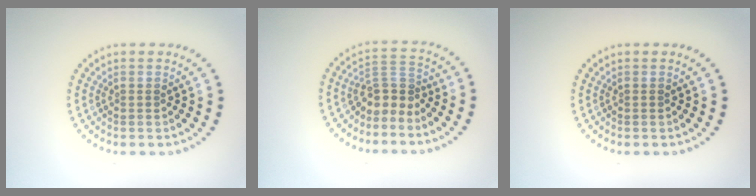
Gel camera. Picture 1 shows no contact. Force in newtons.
{"total": 2.7, "press": 1.9, "slide": 2.0}
{"total": 0.0}